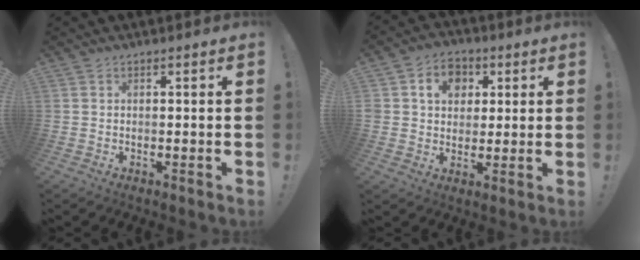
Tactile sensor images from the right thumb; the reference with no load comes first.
{"total": 10.0, "force": [3.5, 8.3, 4.3], "torque": [-0.065, -0.004, 0.068]}